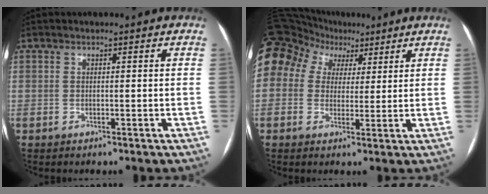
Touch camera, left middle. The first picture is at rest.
{"total": 24.8, "force": [11.9, 19.2, 10.2], "torque": [-0.321, 0.120, 0.224]}